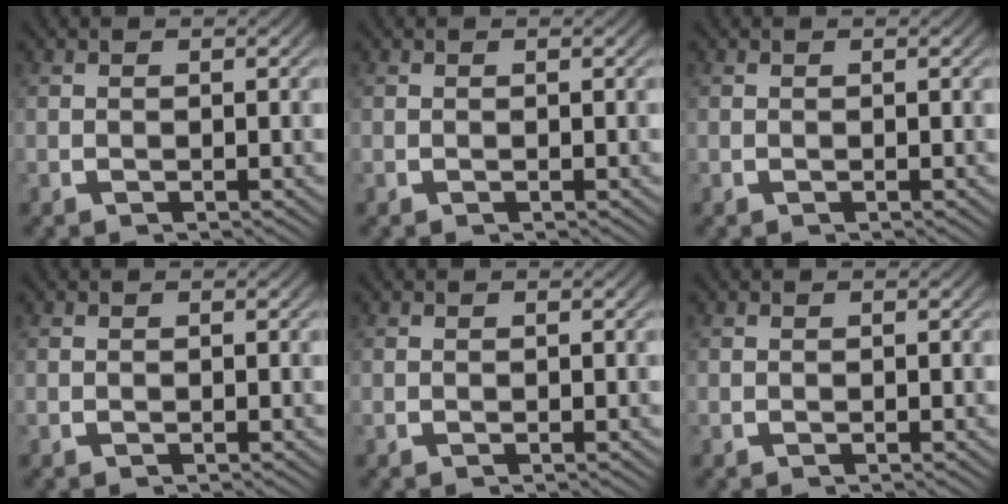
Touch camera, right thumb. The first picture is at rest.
{"total": 0.0}
{"total": 0.0}
{"total": 0.0}
{"total": 0.0}
{"total": 0.0}